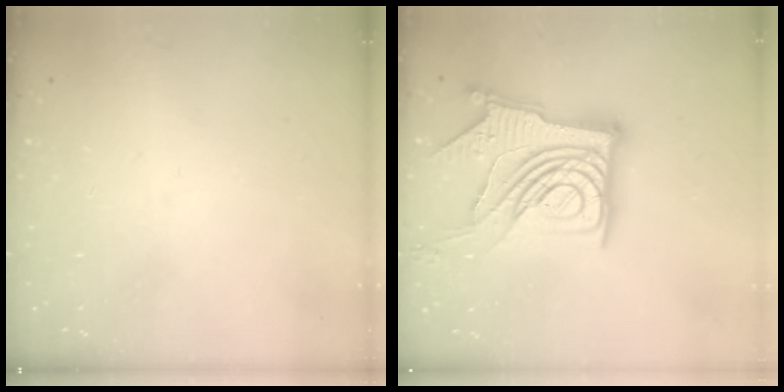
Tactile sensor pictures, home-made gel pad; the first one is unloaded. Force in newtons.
{"total": 21.1, "press": 21.0, "slide": 2.7}